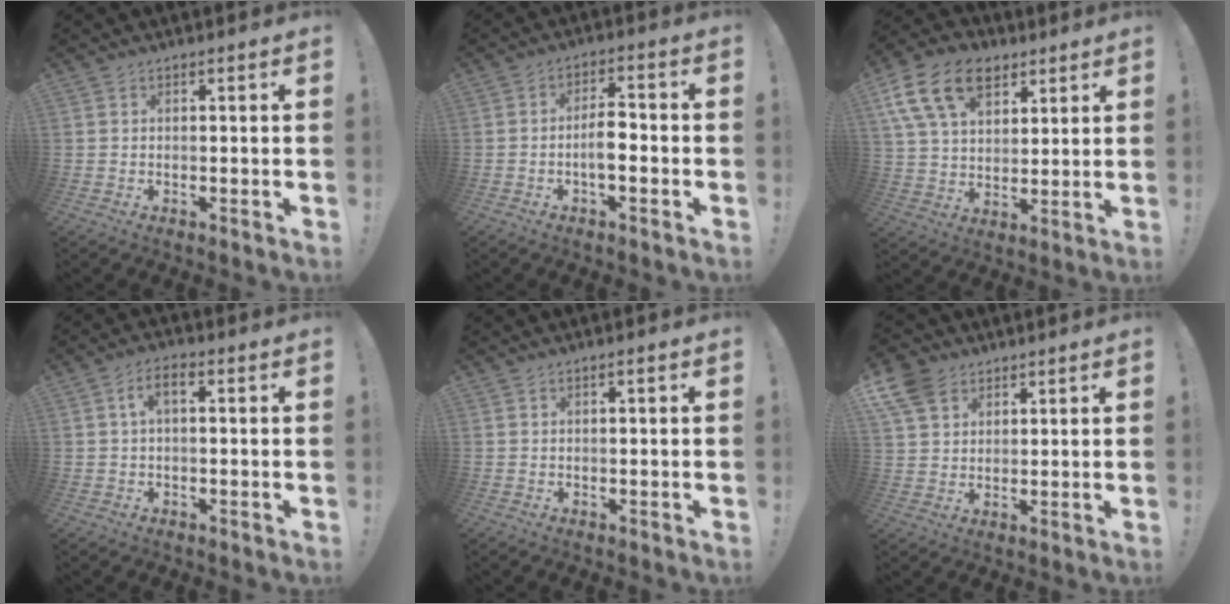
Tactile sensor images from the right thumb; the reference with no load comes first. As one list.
[{"total": 6.6, "force": [-1.8, 2.7, 5.8], "torque": [-0.102, 0.003, -0.038]}, {"total": 17.5, "force": [8.7, 11.3, 10.0], "torque": [-0.167, -0.030, 0.164]}, {"total": 4.5, "force": [0.8, 2.1, 3.9], "torque": [-0.067, 0.009, 0.013]}, {"total": 0.9, "force": [0.2, 0.0, 0.9], "torque": [-0.015, 0.000, 0.001]}, {"total": 8.7, "force": [5.1, 6.0, 3.5], "torque": [-0.073, -0.022, 0.102]}]